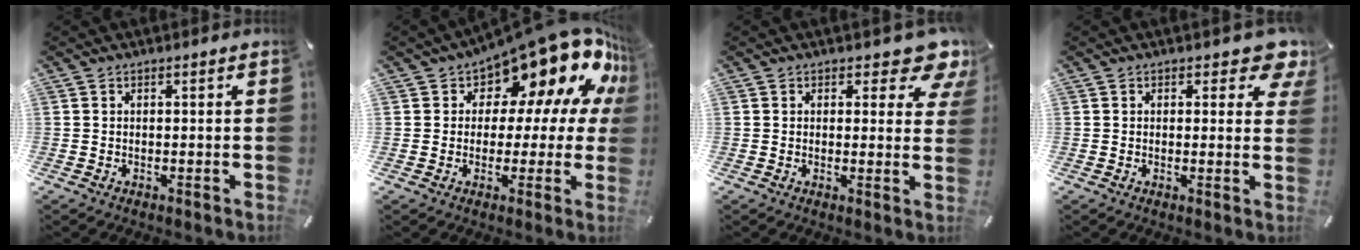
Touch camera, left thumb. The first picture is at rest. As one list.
[{"total": 15.9, "force": [11.0, 7.7, 8.6], "torque": [-0.131, -0.096, 0.189]}, {"total": 7.9, "force": [5.4, 3.5, 4.5], "torque": [-0.038, -0.040, 0.089]}, {"total": 5.6, "force": [3.4, 2.9, 3.3], "torque": [-0.027, -0.017, 0.052]}]